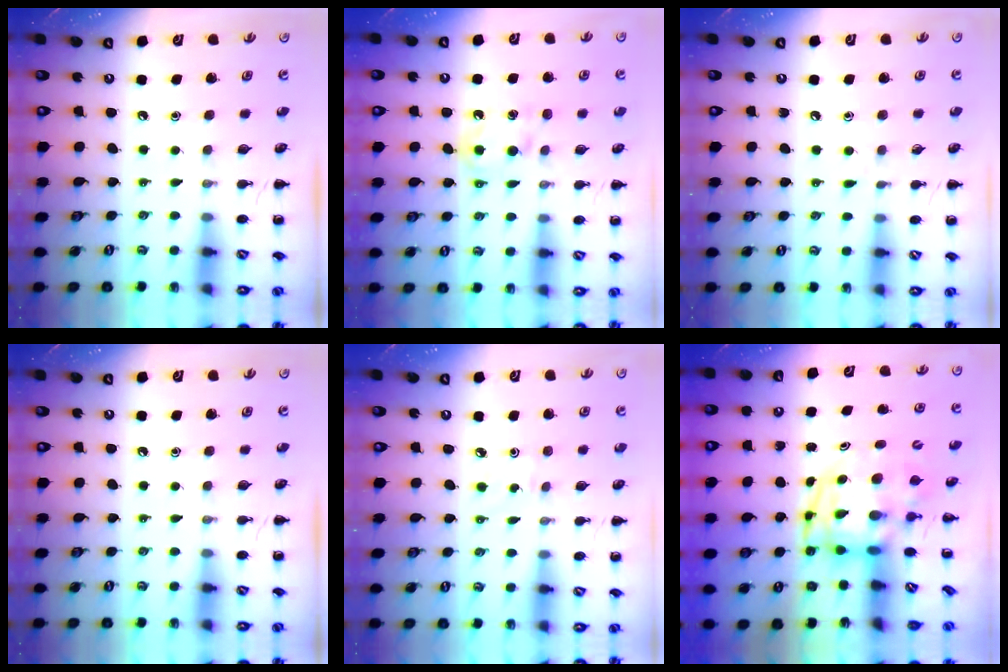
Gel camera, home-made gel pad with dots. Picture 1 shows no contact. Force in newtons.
{"total": 6.9, "press": 6.9, "slide": 0.7}
{"total": 5.0, "press": 4.7, "slide": 1.7}
{"total": 0.0}
{"total": 2.1, "press": 2.0, "slide": 0.8}
{"total": 4.1, "press": 4.0, "slide": 0.9}